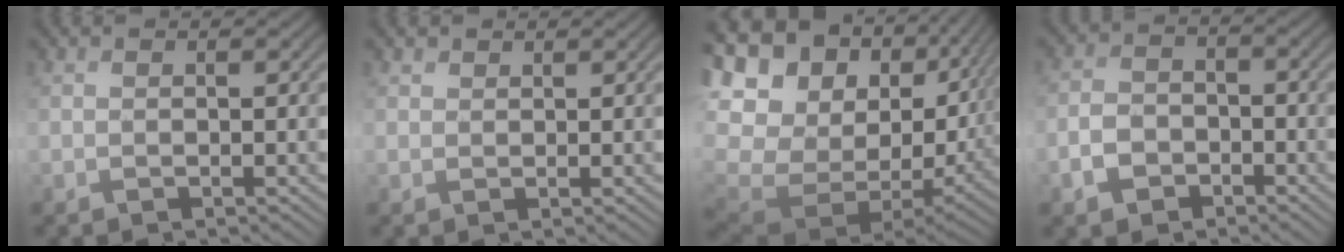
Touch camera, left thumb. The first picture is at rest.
{"total": 1.0, "force": [0.8, 0.7, 0.0], "torque": [-0.001, 0.002, 0.022]}
{"total": 17.3, "force": [1.8, 11.6, 12.7], "torque": [-0.245, -0.035, 0.074]}
{"total": 4.1, "force": [-2.8, 2.7, 1.3], "torque": [-0.026, -0.001, -0.059]}